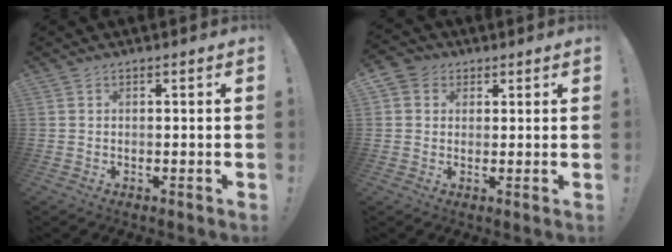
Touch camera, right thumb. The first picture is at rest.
{"total": 4.5, "force": [1.5, 4.1, 1.2], "torque": [-0.017, -0.001, 0.028]}